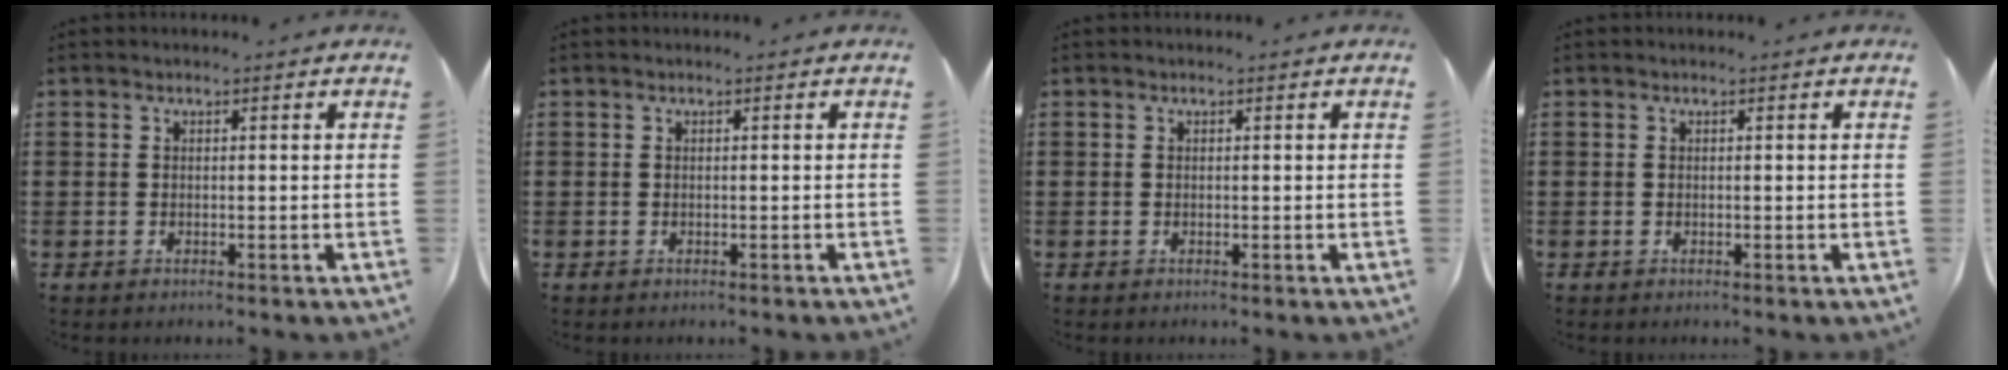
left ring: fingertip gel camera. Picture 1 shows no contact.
{"total": 0.0}
{"total": 0.0}
{"total": 0.0}